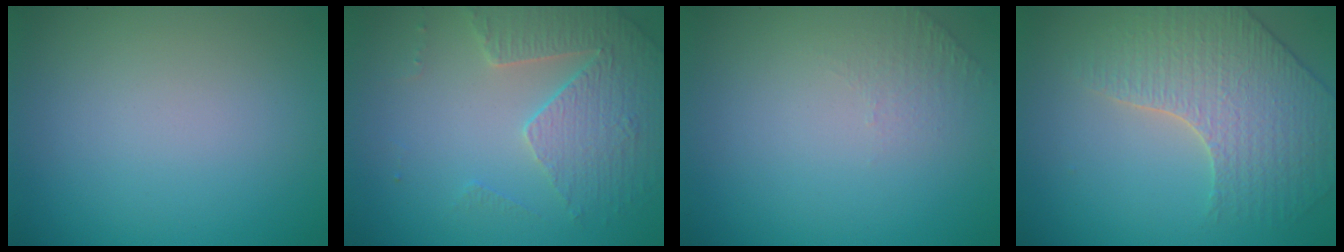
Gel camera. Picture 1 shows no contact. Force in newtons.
{"total": 3.7, "press": 3.6, "slide": 0.9}
{"total": 1.0, "press": 0.5, "slide": 0.9}
{"total": 4.0, "press": 4.0, "slide": 0.3}